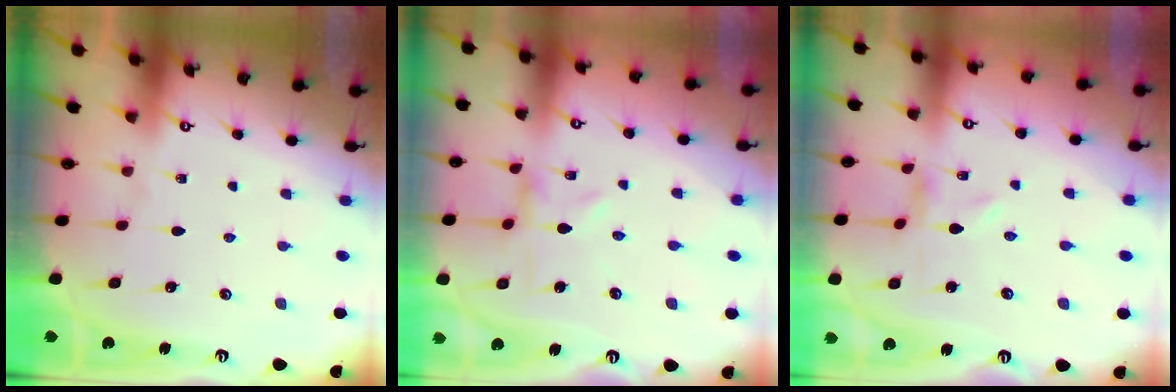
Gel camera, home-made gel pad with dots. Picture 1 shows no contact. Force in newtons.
{"total": 1.8, "press": 1.8, "slide": 0.3}
{"total": 0.0}